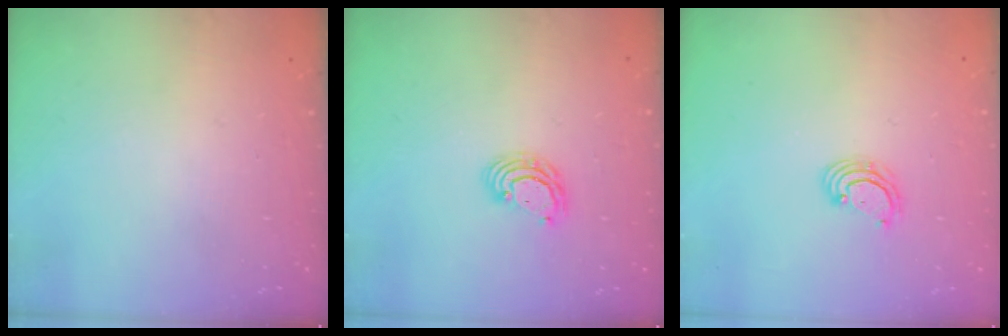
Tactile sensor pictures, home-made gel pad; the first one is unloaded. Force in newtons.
{"total": 4.9, "press": 4.9, "slide": 0.2}
{"total": 2.6, "press": 2.6, "slide": 0.2}